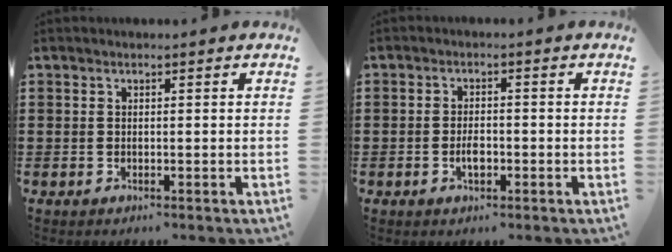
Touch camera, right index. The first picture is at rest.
{"total": 2.9, "force": [-0.9, 1.3, 2.4], "torque": [-0.045, 0.001, -0.015]}